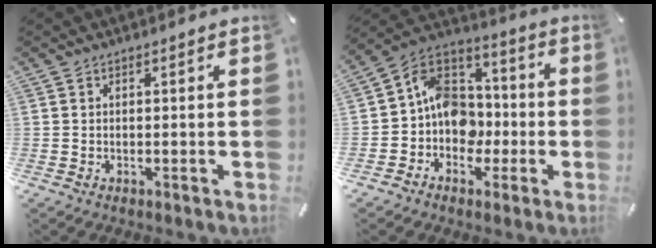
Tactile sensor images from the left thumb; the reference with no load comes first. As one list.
[{"total": 11.7, "force": [-1.8, 10.7, 4.5], "torque": [-0.082, 0.016, -0.023]}]